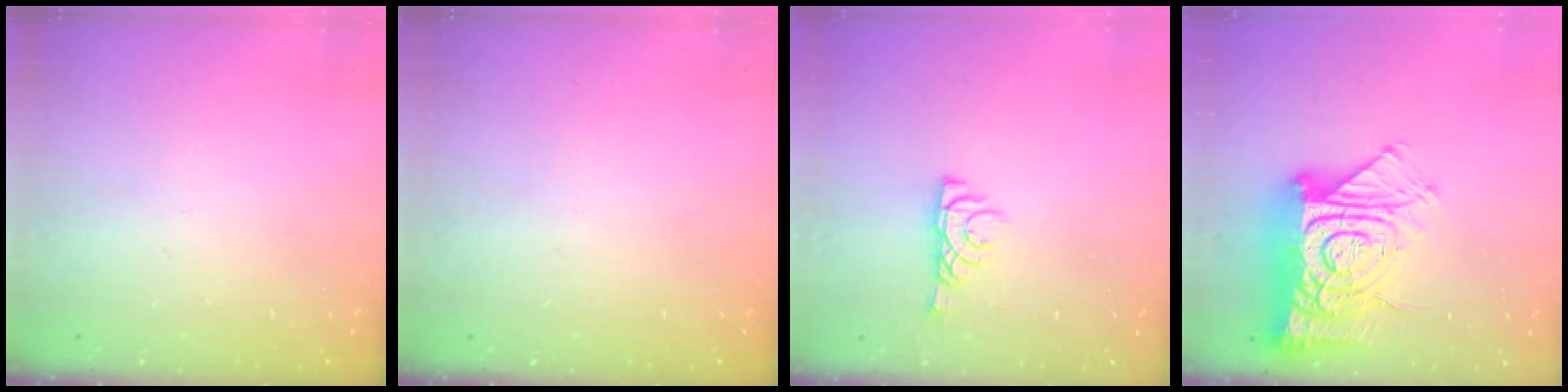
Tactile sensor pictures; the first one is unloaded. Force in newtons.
{"total": 0.0}
{"total": 6.0, "press": 6.0, "slide": 0.7}
{"total": 21.4, "press": 21.3, "slide": 2.0}